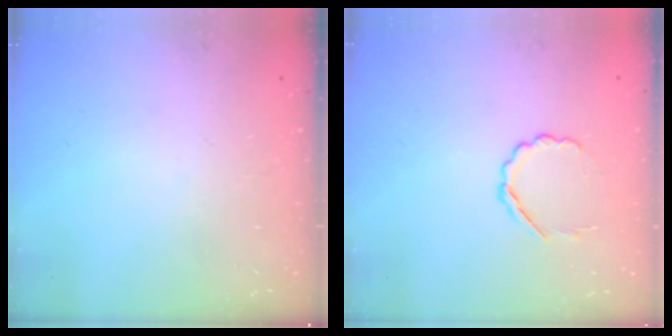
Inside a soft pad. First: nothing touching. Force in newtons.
{"total": 4.1, "press": 3.8, "slide": 1.4}